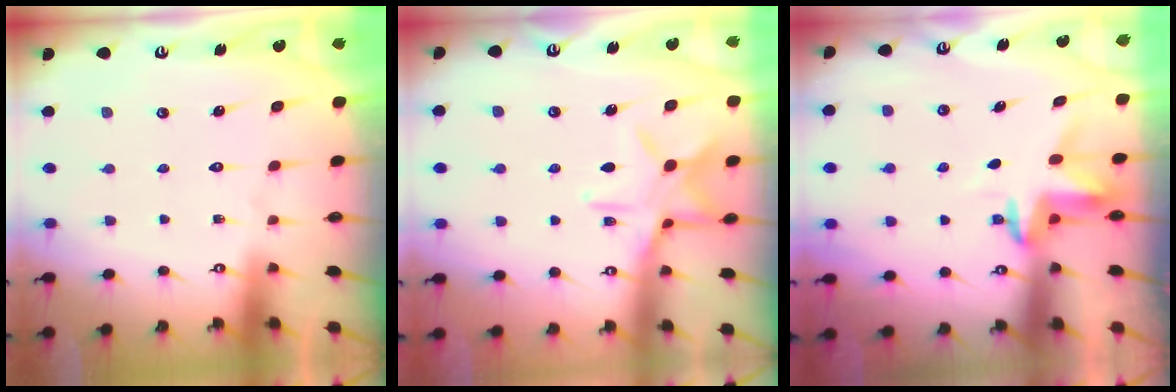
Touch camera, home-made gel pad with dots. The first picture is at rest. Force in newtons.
{"total": 10.8, "press": 10.8, "slide": 0.6}
{"total": 3.5, "press": 3.5, "slide": 0.2}